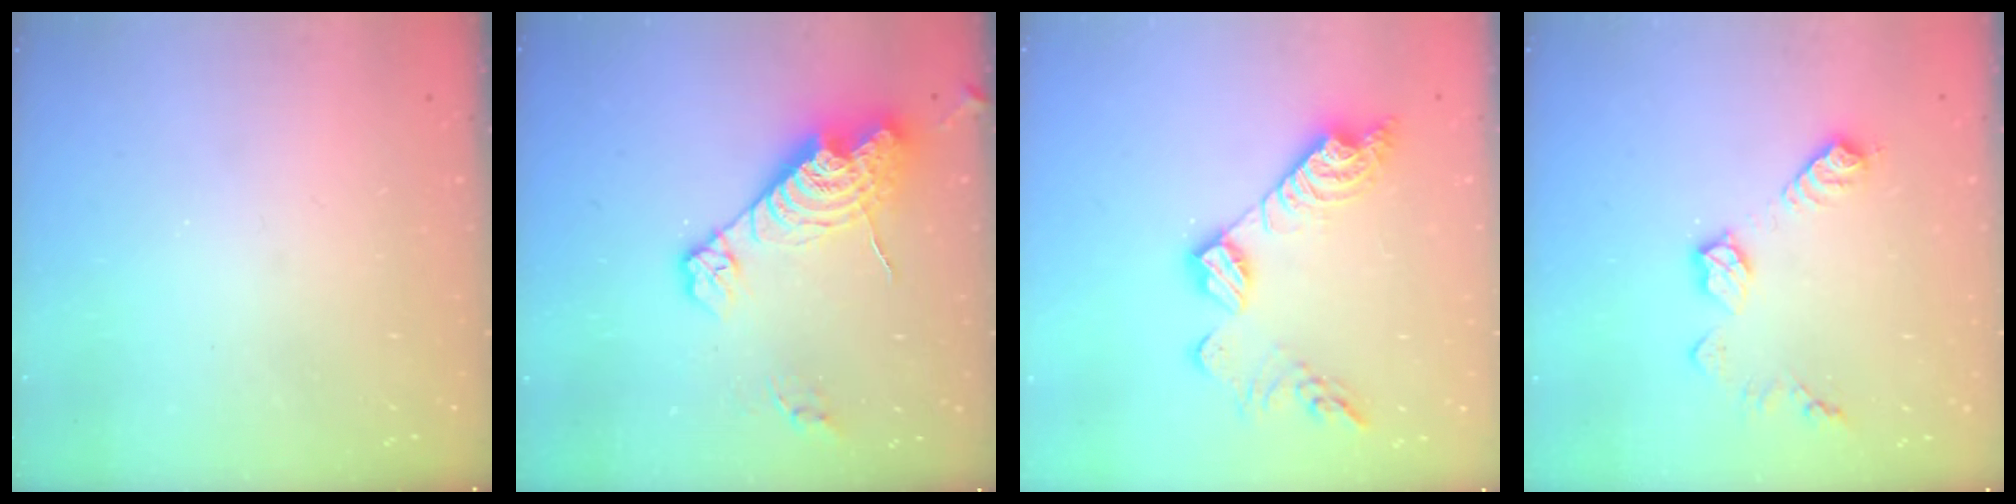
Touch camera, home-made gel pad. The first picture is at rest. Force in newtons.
{"total": 16.2, "press": 16.1, "slide": 1.3}
{"total": 16.2, "press": 16.2, "slide": 1.2}
{"total": 10.3, "press": 10.3, "slide": 0.5}